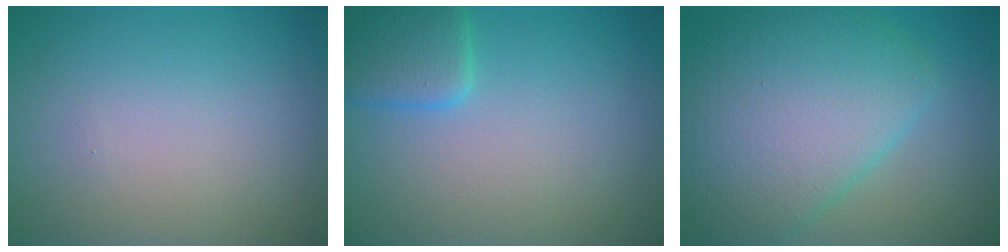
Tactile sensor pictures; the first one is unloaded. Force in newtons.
{"total": 3.2, "press": 3.1, "slide": 0.2}
{"total": 8.9, "press": 8.9, "slide": 0.2}